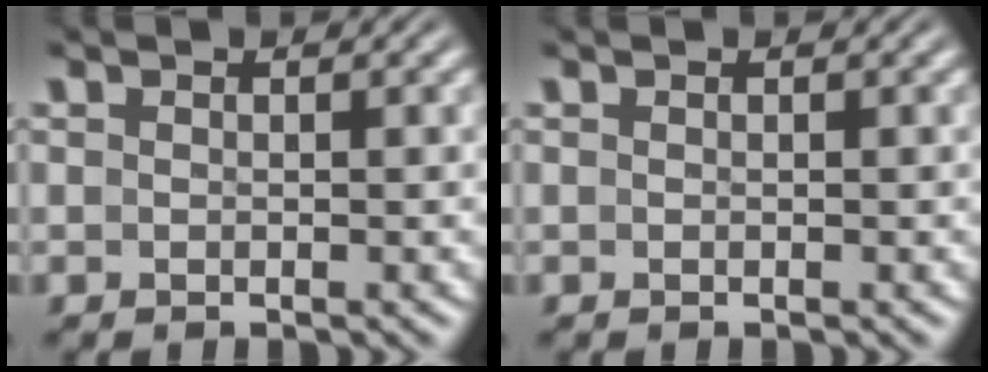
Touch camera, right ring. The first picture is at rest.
{"total": 0.0}